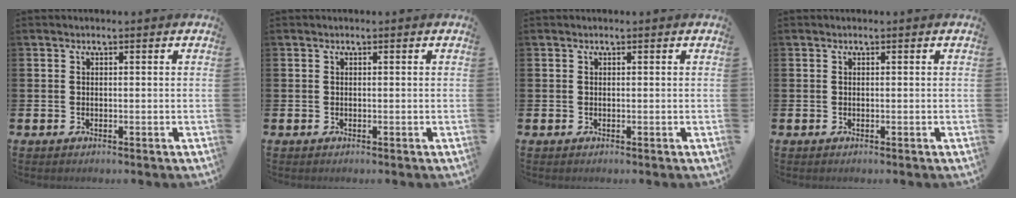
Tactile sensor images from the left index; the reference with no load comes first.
{"total": 0.0}
{"total": 0.0}
{"total": 0.0}